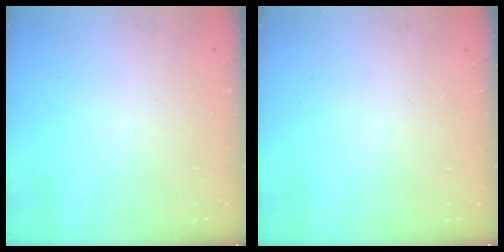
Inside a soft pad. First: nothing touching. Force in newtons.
{"total": 0.0}